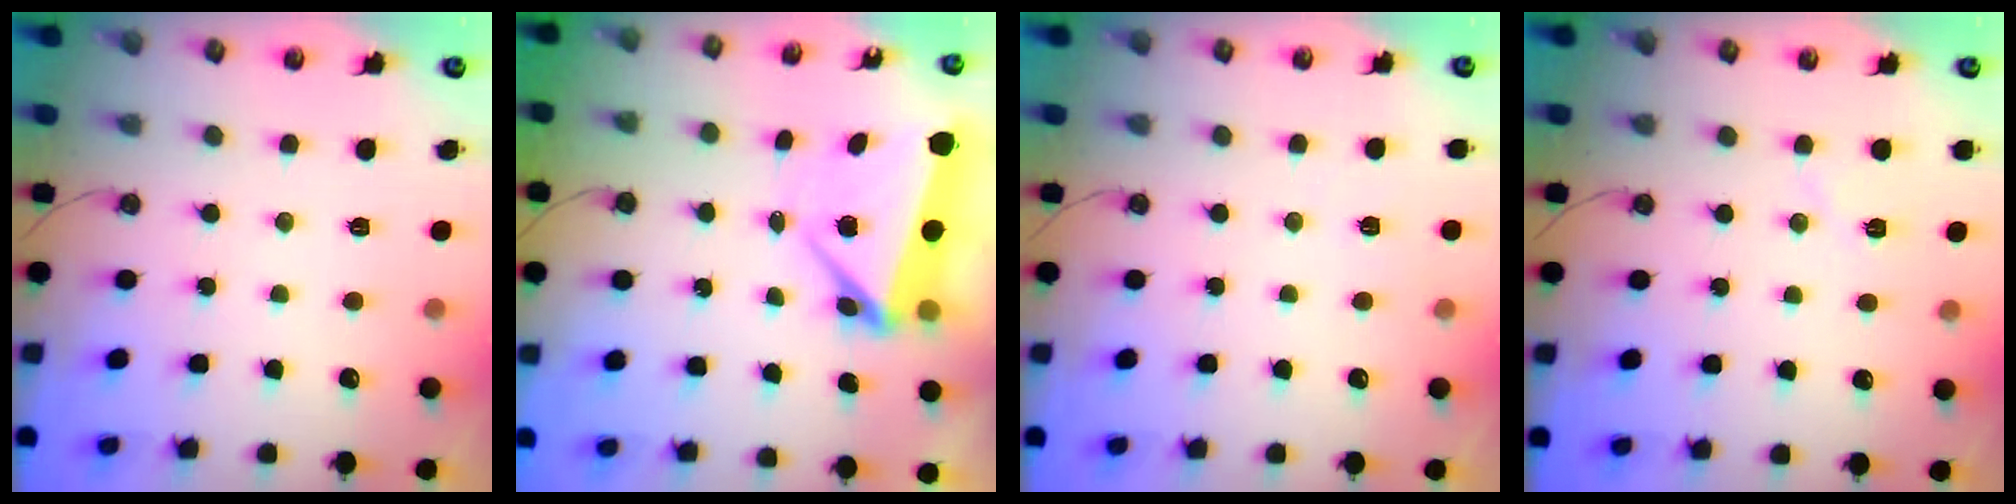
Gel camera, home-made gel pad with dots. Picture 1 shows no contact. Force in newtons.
{"total": 7.9, "press": 7.6, "slide": 2.0}
{"total": 1.7, "press": 1.7, "slide": 0.4}
{"total": 6.0, "press": 5.5, "slide": 2.3}